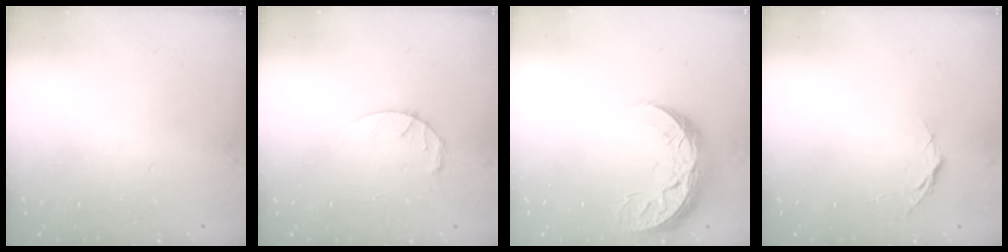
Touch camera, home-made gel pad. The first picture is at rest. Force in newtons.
{"total": 3.1, "press": 3.1, "slide": 0.4}
{"total": 9.0, "press": 9.0, "slide": 0.3}
{"total": 3.7, "press": 3.6, "slide": 0.4}